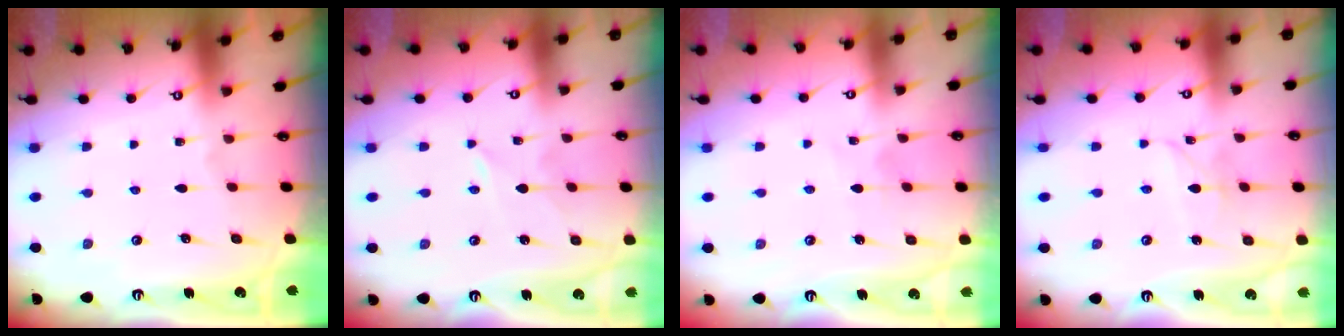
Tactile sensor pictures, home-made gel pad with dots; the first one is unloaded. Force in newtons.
{"total": 1.6, "press": 1.5, "slide": 0.2}
{"total": 4.7, "press": 4.6, "slide": 0.3}
{"total": 2.8, "press": 2.8, "slide": 0.2}